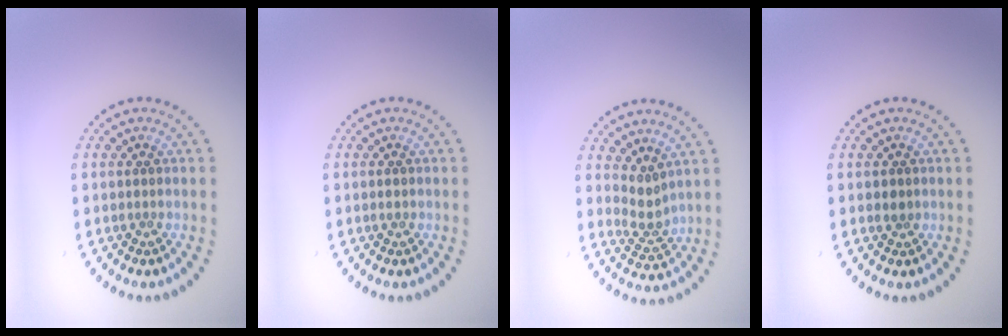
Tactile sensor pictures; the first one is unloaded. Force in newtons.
{"total": 0.6, "press": 0.6, "slide": 0.2}
{"total": 2.1, "press": 1.4, "slide": 1.5}
{"total": 0.9, "press": 0.8, "slide": 0.4}